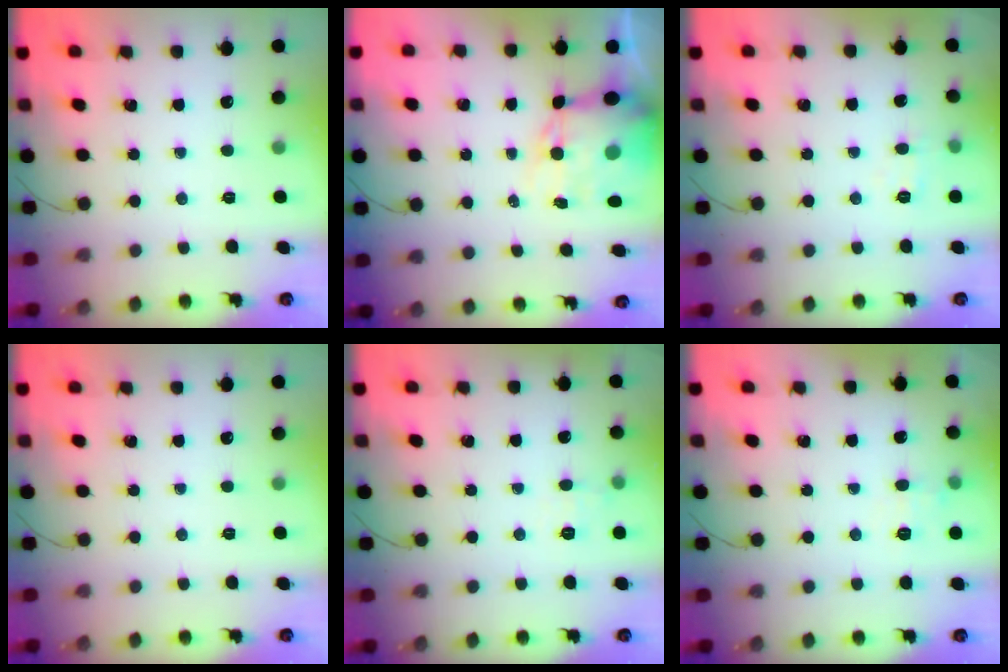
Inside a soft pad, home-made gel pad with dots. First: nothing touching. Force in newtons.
{"total": 11.9, "press": 11.5, "slide": 2.8}
{"total": 4.2, "press": 4.0, "slide": 1.3}
{"total": 0.0}
{"total": 6.7, "press": 6.5, "slide": 1.6}
{"total": 6.2, "press": 6.0, "slide": 1.8}